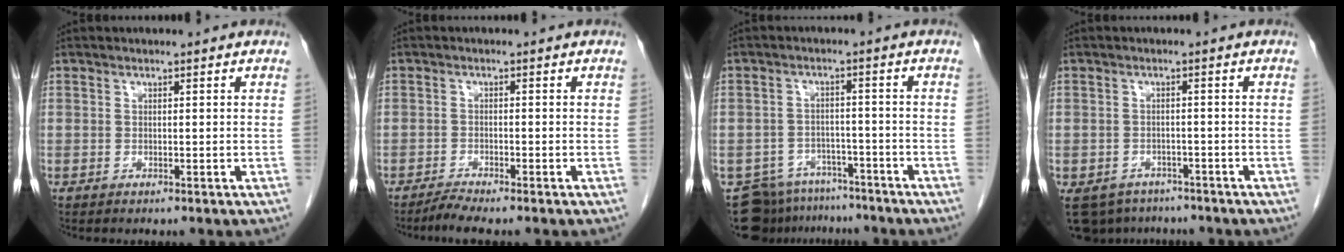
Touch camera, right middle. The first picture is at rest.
{"total": 2.6, "force": [-2.3, -0.4, 1.1], "torque": [-0.027, -0.009, -0.047]}
{"total": 11.2, "force": [-9.5, 5.5, 2.1], "torque": [-0.036, 0.011, -0.130]}
{"total": 8.9, "force": [-6.8, 5.4, 2.1], "torque": [-0.054, -0.005, -0.090]}